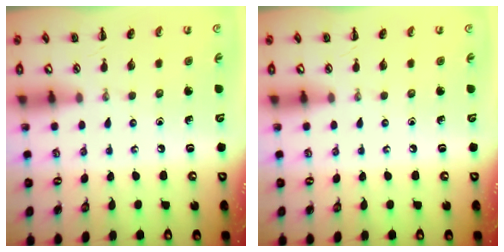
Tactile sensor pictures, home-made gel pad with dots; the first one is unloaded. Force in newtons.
{"total": 0.0}